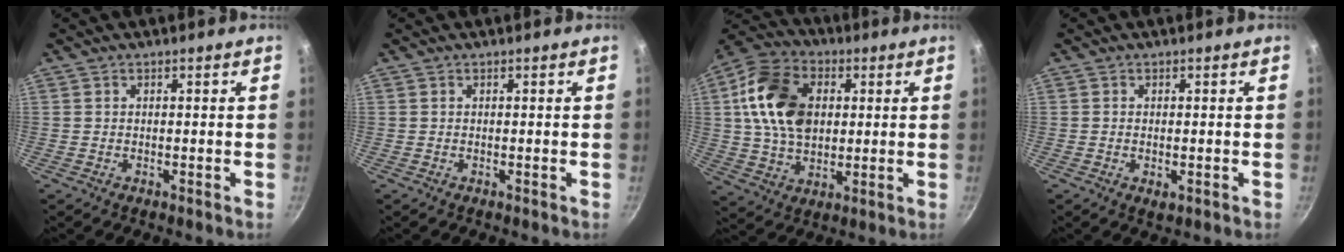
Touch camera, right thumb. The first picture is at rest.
{"total": 0.0}
{"total": 16.5, "force": [3.8, 10.8, 11.8], "torque": [-0.203, -0.002, 0.068]}
{"total": 1.7, "force": [-0.3, 0.9, 1.4], "torque": [-0.024, -0.004, -0.002]}